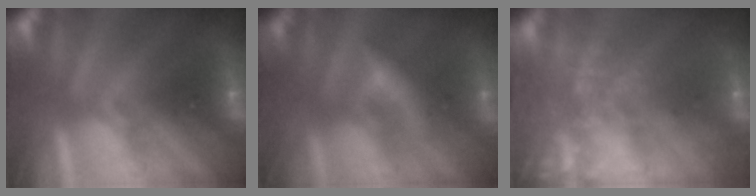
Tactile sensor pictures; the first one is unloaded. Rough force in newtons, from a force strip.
{"total": 2.5}
{"total": 5.7}